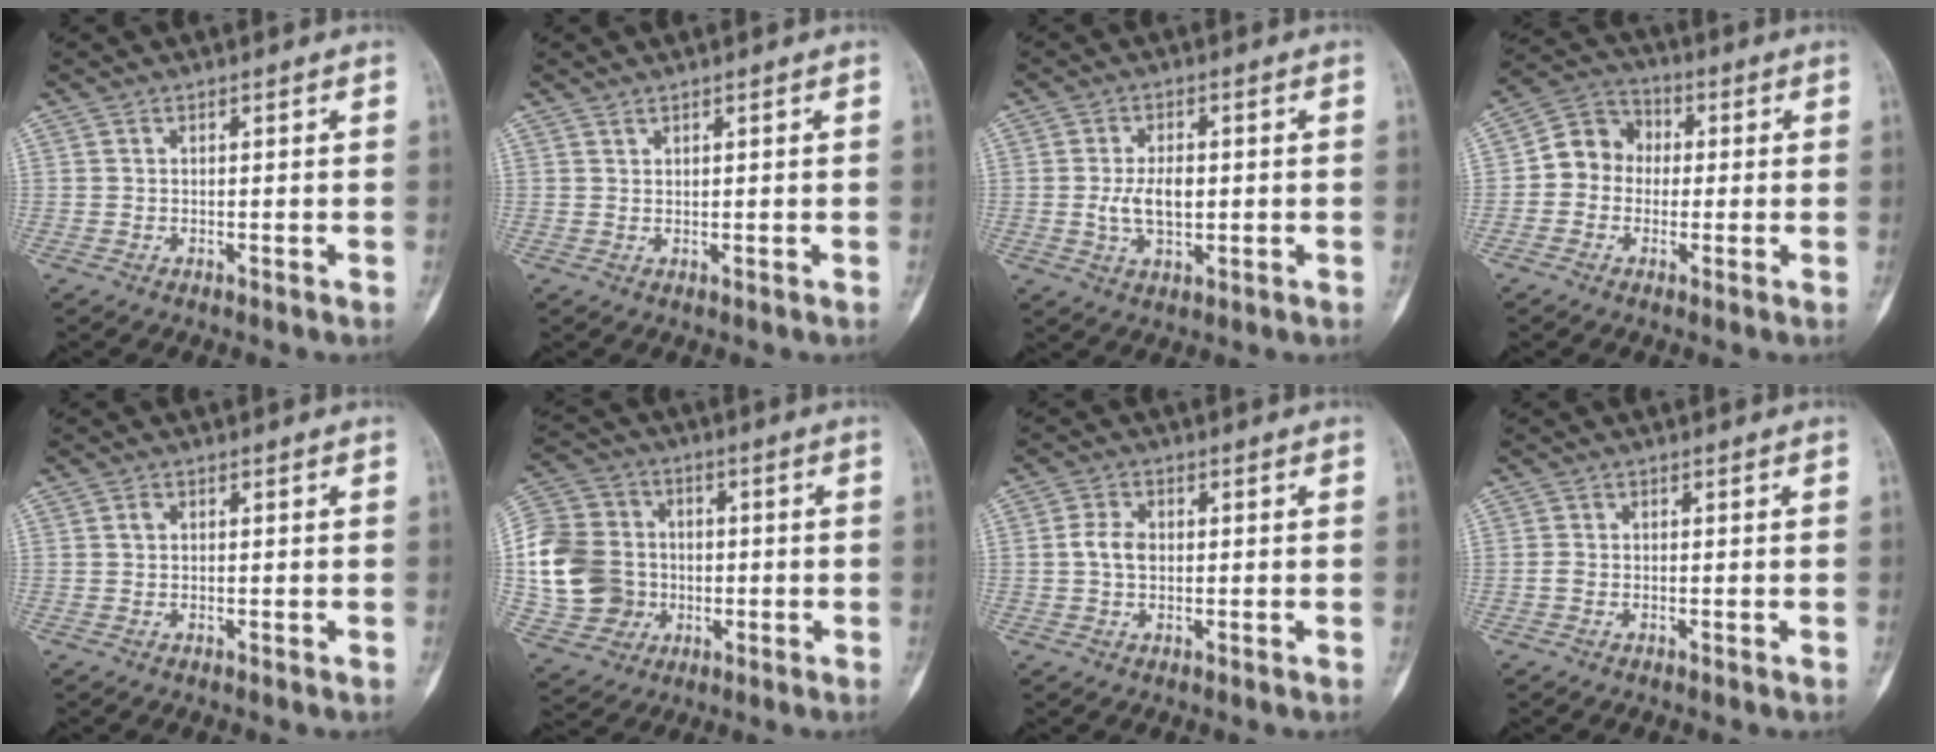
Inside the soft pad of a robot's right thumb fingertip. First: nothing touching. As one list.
[{"total": 0.6, "force": [0.6, 0.0, 0.2], "torque": [-0.004, -0.005, 0.014]}, {"total": 6.1, "force": [-0.2, 3.4, 5.0], "torque": [-0.089, -0.002, -0.001]}, {"total": 8.1, "force": [-0.4, 7.3, 3.6], "torque": [-0.035, 0.030, -0.025]}, {"total": 0.8, "force": [0.1, 0.6, 0.5], "torque": [-0.008, 0.002, 0.000]}, {"total": 17.1, "force": [-1.0, 14.9, 8.3], "torque": [-0.158, 0.020, -0.012]}, {"total": 3.7, "force": [0.0, 2.5, 2.7], "torque": [-0.054, 0.008, -0.004]}, {"total": 0.9, "force": [-0.3, 0.7, 0.6], "torque": [-0.013, 0.001, -0.007]}]